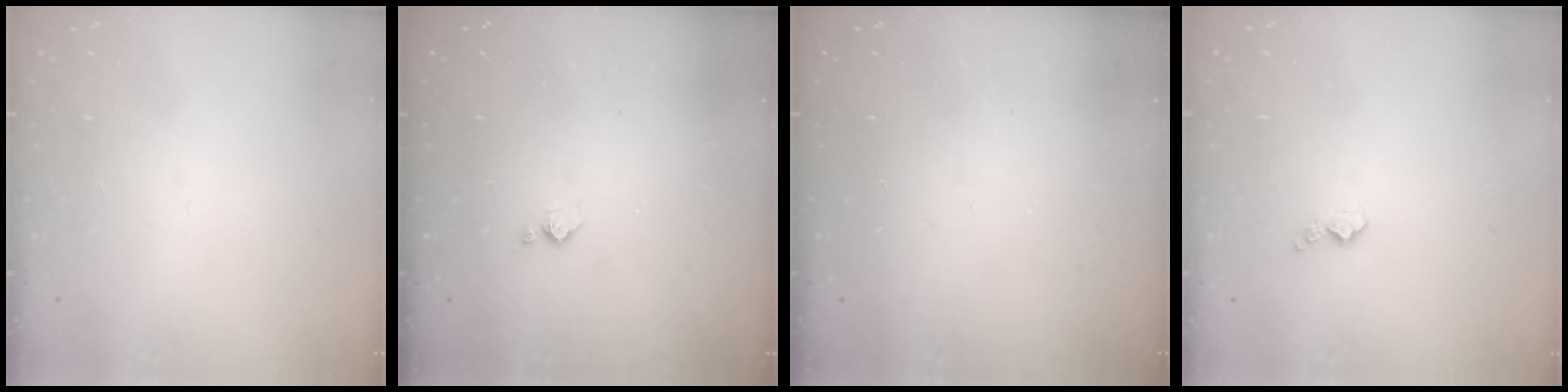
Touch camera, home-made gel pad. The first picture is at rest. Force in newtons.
{"total": 2.9, "press": 2.9, "slide": 0.5}
{"total": 0.0}
{"total": 3.7, "press": 3.6, "slide": 0.5}